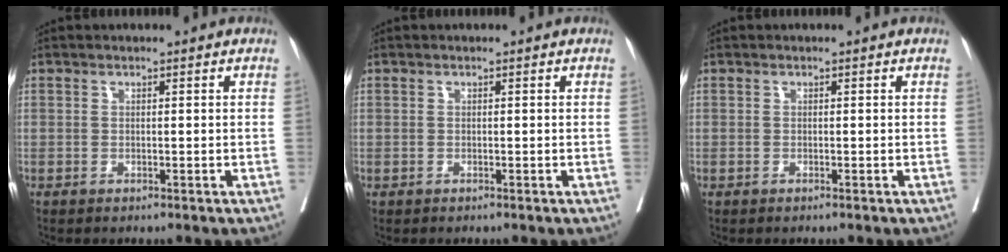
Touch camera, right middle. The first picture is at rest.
{"total": 0.0}
{"total": 0.0}